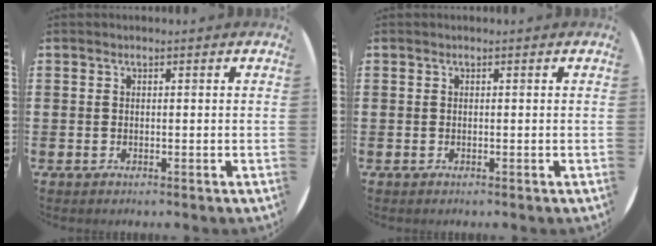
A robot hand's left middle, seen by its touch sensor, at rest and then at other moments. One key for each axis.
{"total": 0.0}